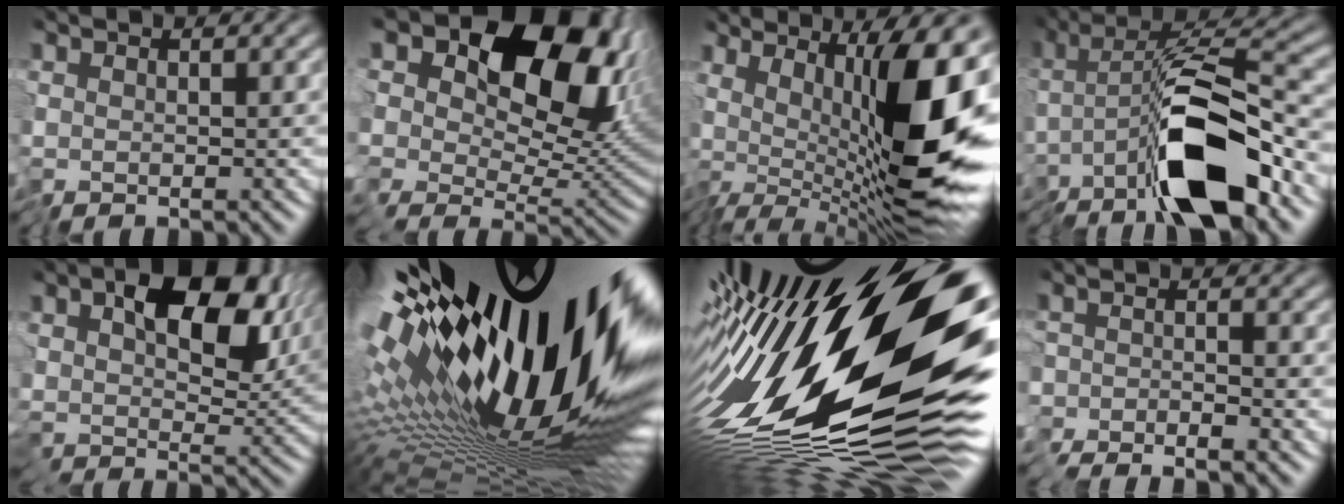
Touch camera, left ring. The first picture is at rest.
{"total": 15.0, "force": [6.0, 9.7, 9.7], "torque": [-0.144, 0.017, 0.103]}
{"total": 13.9, "force": [1.2, 4.7, 13.0], "torque": [-0.184, -0.004, 0.018]}
{"total": 9.9, "force": [-4.0, 2.6, 8.7], "torque": [-0.135, 0.009, -0.083]}
{"total": 10.6, "force": [3.6, 6.1, 7.9], "torque": [-0.132, -0.006, 0.065]}
{"total": 21.6, "force": [5.3, 6.4, 19.9], "torque": [-0.299, -0.015, 0.077]}
{"total": 20.6, "force": [0.2, 6.7, 19.5], "torque": [-0.332, -0.017, -0.010]}
{"total": 1.9, "force": [-1.8, -0.4, -0.2], "torque": [0.005, -0.013, -0.040]}